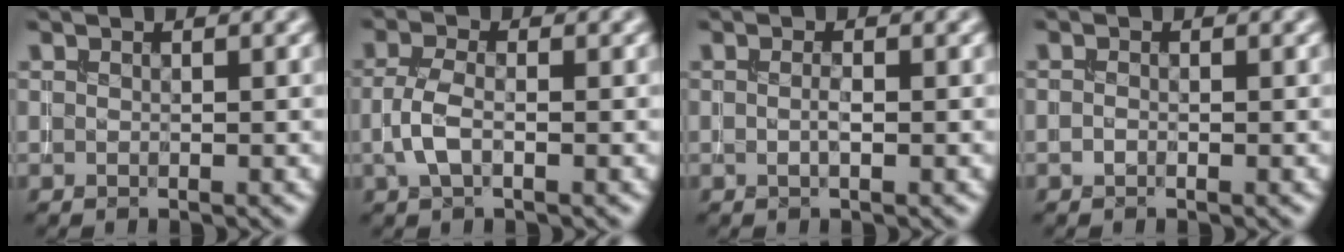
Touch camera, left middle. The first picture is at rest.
{"total": 2.6, "force": [-0.7, 1.2, 2.3], "torque": [-0.052, 0.004, -0.021]}
{"total": 1.0, "force": [-0.1, 0.2, 1.0], "torque": [-0.019, -0.002, -0.002]}
{"total": 0.5, "force": [-0.3, 0.2, 0.3], "torque": [-0.007, -0.002, -0.007]}